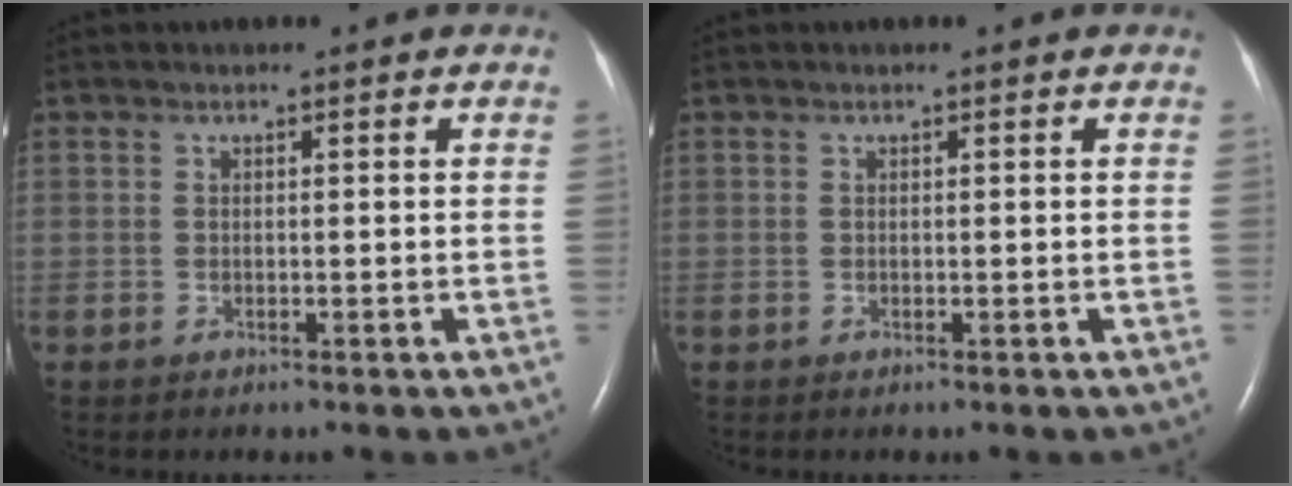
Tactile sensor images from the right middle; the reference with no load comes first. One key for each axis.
{"total": 0.0}